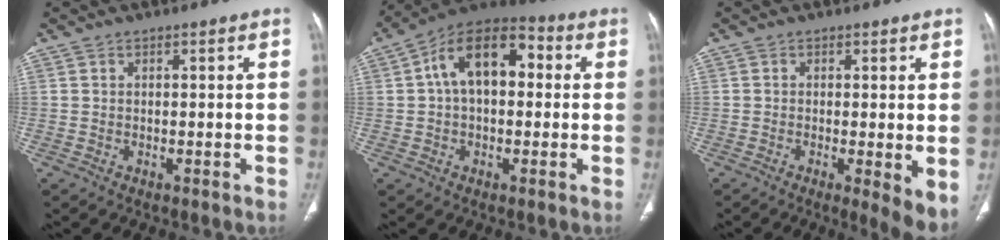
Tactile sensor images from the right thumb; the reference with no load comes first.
{"total": 13.9, "force": [2.1, 8.4, 10.8], "torque": [-0.156, 0.038, 0.021]}
{"total": 5.5, "force": [-0.9, 1.0, 5.3], "torque": [-0.084, -0.019, -0.018]}